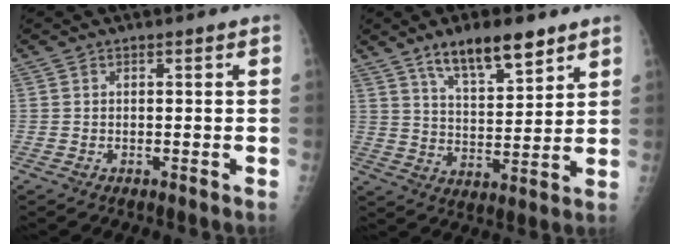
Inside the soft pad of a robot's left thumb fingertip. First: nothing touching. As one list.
[{"total": 12.1, "force": [8.2, 3.9, 8.0], "torque": [-0.111, -0.044, 0.144]}]